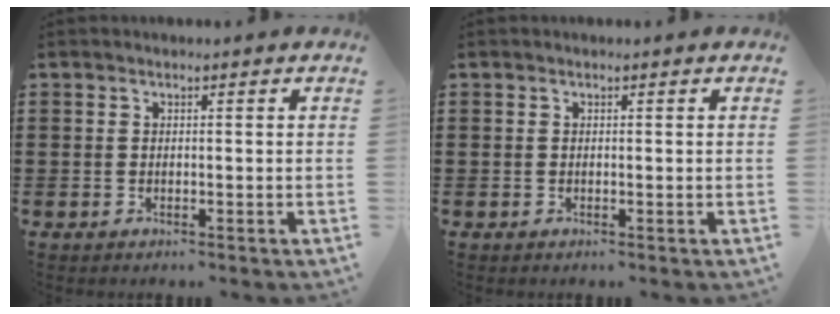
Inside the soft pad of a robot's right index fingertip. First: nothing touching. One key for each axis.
{"total": 0.0}